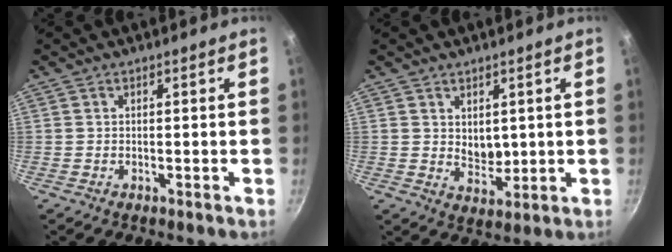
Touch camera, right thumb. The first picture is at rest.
{"total": 4.4, "force": [1.4, 3.1, 2.8], "torque": [-0.027, -0.020, 0.031]}